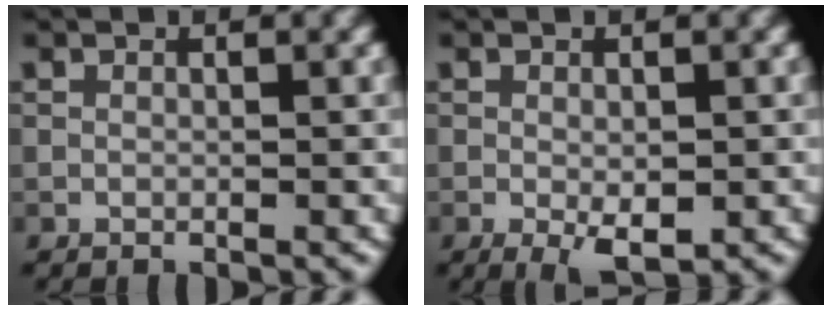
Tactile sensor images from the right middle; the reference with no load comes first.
{"total": 2.8, "force": [-0.8, 1.3, 2.4], "torque": [-0.041, -0.011, -0.007]}